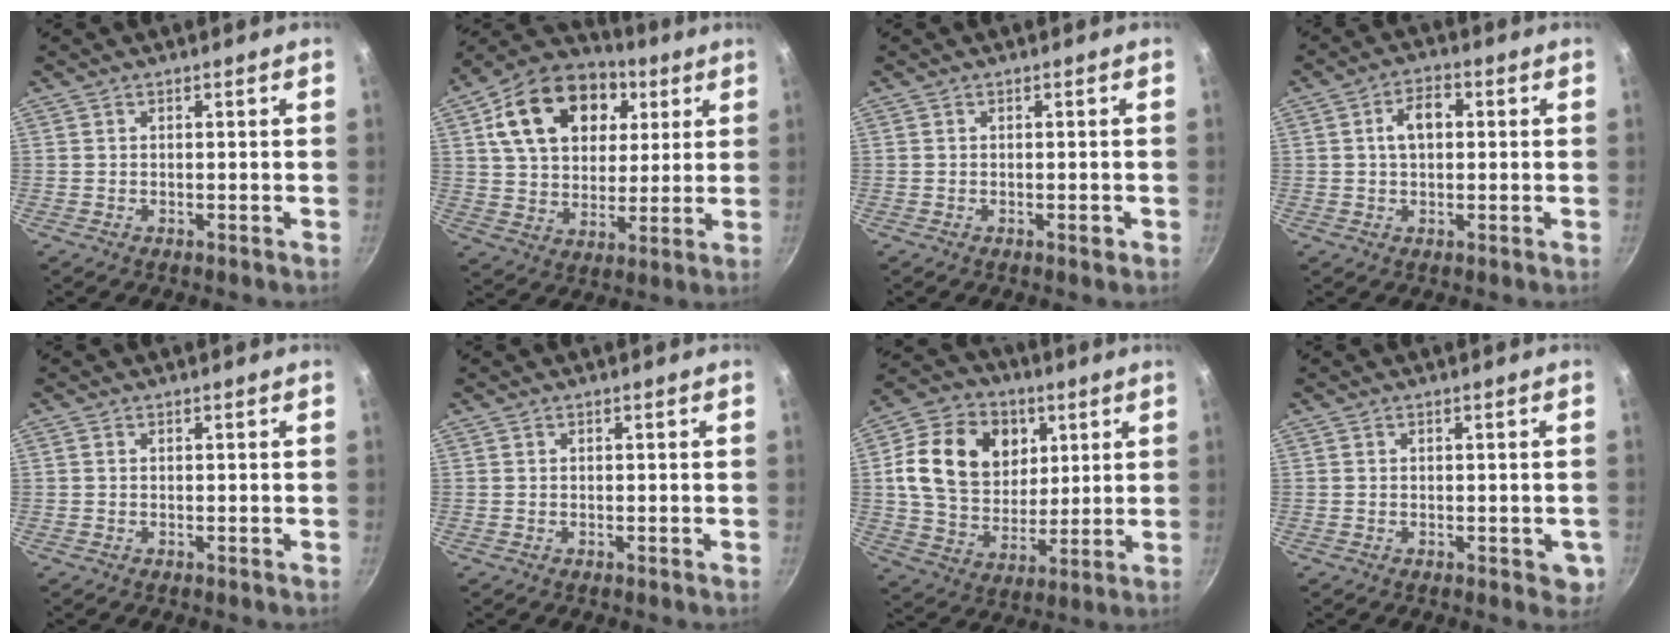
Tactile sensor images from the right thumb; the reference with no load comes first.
{"total": 21.4, "force": [7.5, 15.1, 13.2], "torque": [-0.206, 0.005, 0.119]}
{"total": 1.2, "force": [-0.5, 0.4, 1.0], "torque": [-0.015, 0.002, -0.006]}
{"total": 5.8, "force": [0.8, 3.7, 4.4], "torque": [-0.056, 0.016, 0.007]}
{"total": 0.0}
{"total": 0.0}
{"total": 19.4, "force": [5.2, 14.8, 11.5], "torque": [-0.182, -0.009, 0.090]}
{"total": 3.3, "force": [-0.6, 2.0, 2.5], "torque": [-0.019, 0.000, -0.007]}